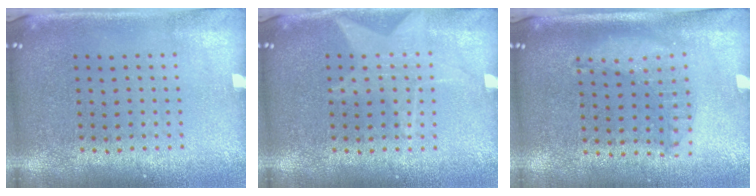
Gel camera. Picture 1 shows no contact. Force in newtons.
{"total": 1.9, "press": 1.9, "slide": 0.2}
{"total": 1.2, "press": 1.2, "slide": 0.3}